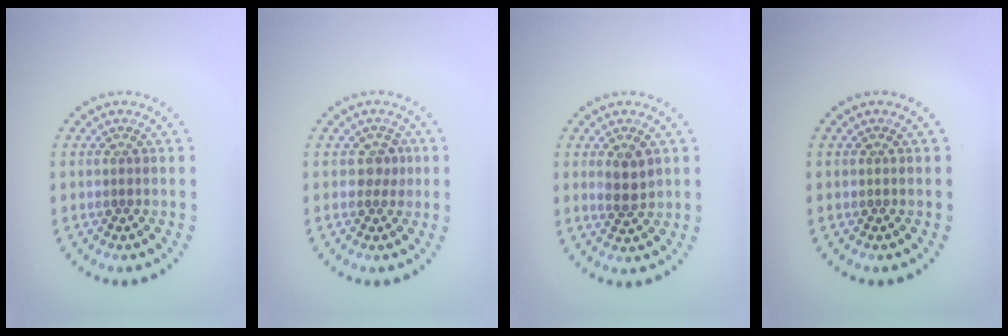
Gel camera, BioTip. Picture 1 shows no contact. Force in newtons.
{"total": 1.4, "press": 1.3, "slide": 0.5}
{"total": 2.4, "press": 2.3, "slide": 0.8}
{"total": 0.0}